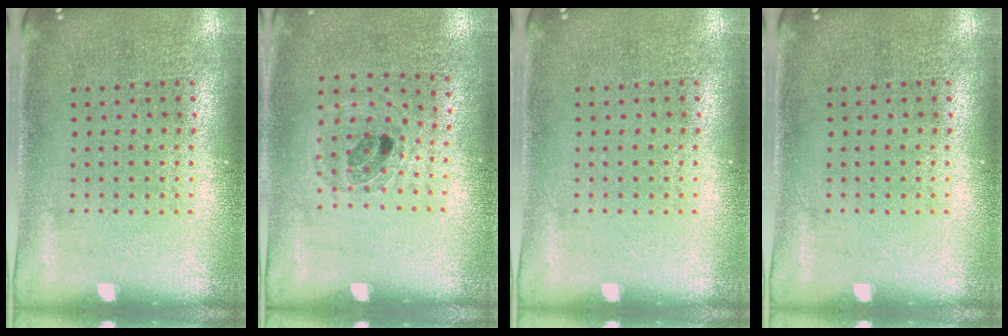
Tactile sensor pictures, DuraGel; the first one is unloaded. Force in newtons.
{"total": 0.9, "press": 0.9, "slide": 0.2}
{"total": 0.0}
{"total": 0.0}